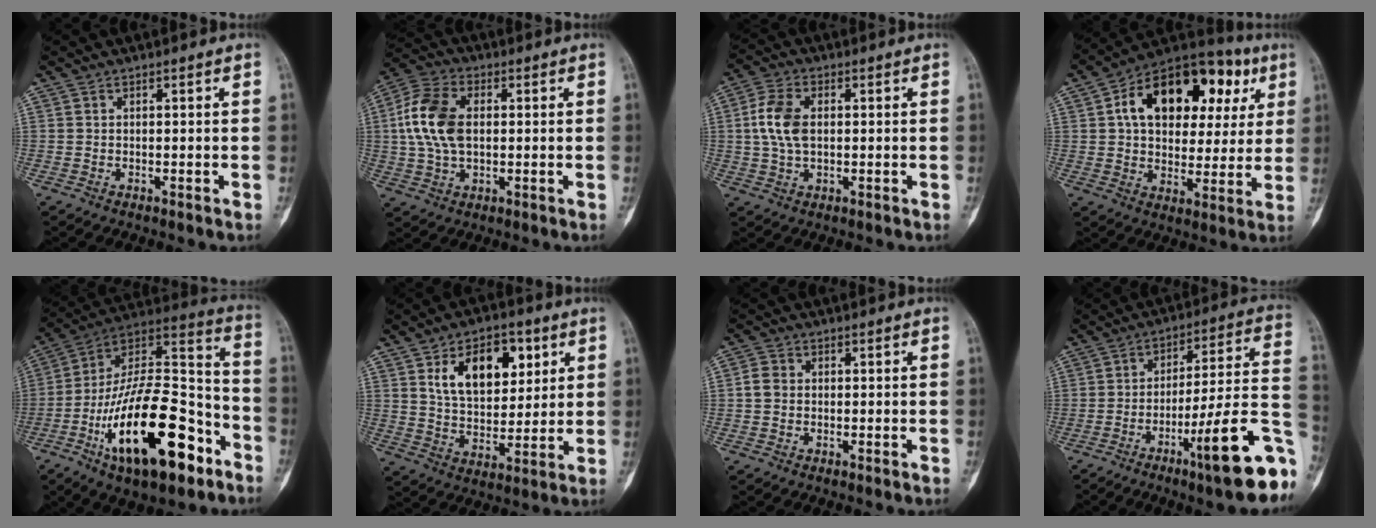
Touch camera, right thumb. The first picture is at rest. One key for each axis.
{"total": 12.1, "fx": 1.2, "fy": 7.5, "fz": 9.4, "tx": -0.195, "ty": 0.015, "tz": 0.020}
{"total": 7.7, "fx": 0.8, "fy": 4.7, "fz": 6.1, "tx": -0.130, "ty": 0.011, "tz": 0.014}
{"total": 22.7, "fx": 7.1, "fy": 14.2, "fz": 16.2, "tx": -0.199, "ty": 0.021, "tz": 0.101}
{"total": 29.4, "fx": -12.6, "fy": 12.4, "fz": 23.5, "tx": -0.403, "ty": 0.067, "tz": -0.198}
{"total": 14.5, "fx": 5.8, "fy": 8.8, "fz": 10.1, "tx": -0.116, "ty": -0.022, "tz": 0.104}
{"total": 2.7, "fx": 0.0, "fy": 2.3, "fz": 1.4, "tx": -0.025, "ty": 0.007, "tz": -0.005}
{"total": 20.2, "fx": -9.0, "fy": 3.3, "fz": 17.8, "tx": -0.218, "ty": 0.052, "tz": -0.128}